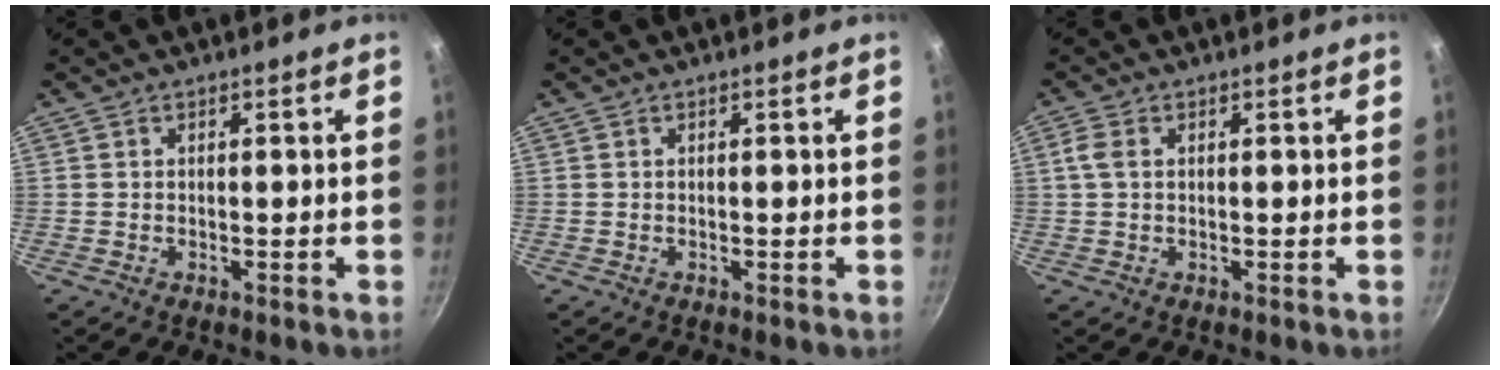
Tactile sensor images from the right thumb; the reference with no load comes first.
{"total": 0.0}
{"total": 2.5, "force": [0.6, 1.5, 1.9], "torque": [-0.046, 0.006, 0.010]}